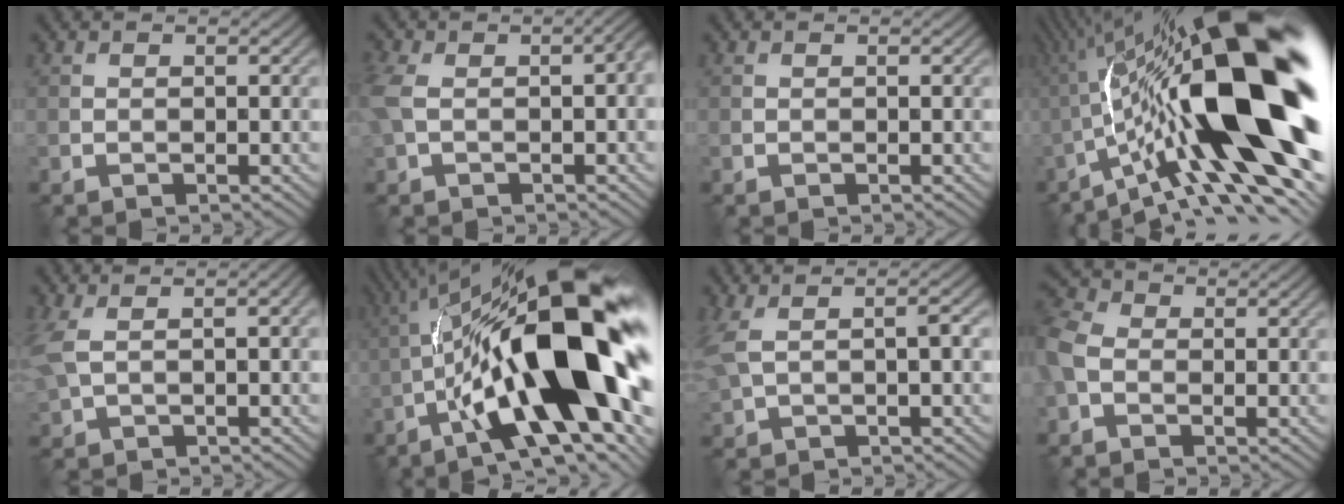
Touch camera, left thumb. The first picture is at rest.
{"total": 7.6, "force": [-0.1, 4.0, 6.4], "torque": [-0.161, -0.001, 0.001]}
{"total": 0.0}
{"total": 23.2, "force": [-1.2, 6.2, 22.3], "torque": [-0.368, 0.022, -0.034]}
{"total": 6.0, "force": [1.4, 2.7, 5.2], "torque": [-0.130, 0.006, 0.032]}
{"total": 22.3, "force": [-3.0, 7.1, 21.0], "torque": [-0.343, 0.024, -0.055]}
{"total": 5.4, "force": [1.2, 2.0, 4.8], "torque": [-0.121, 0.008, 0.024]}
{"total": 5.5, "force": [-1.1, 4.0, 3.7], "torque": [-0.115, 0.000, -0.033]}